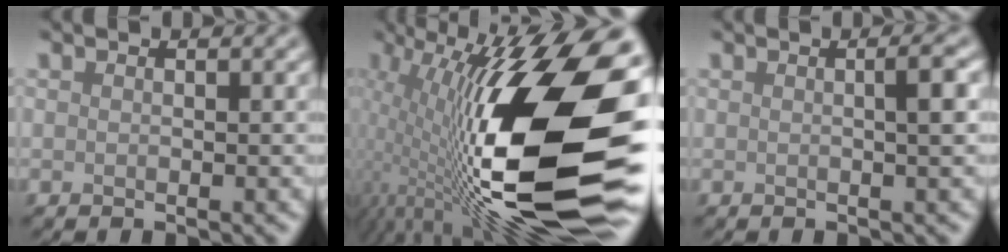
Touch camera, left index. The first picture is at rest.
{"total": 19.3, "force": [-1.4, 6.6, 18.1], "torque": [-0.328, -0.008, -0.032]}
{"total": 2.0, "force": [0.2, 0.3, 1.9], "torque": [-0.025, 0.007, -0.001]}